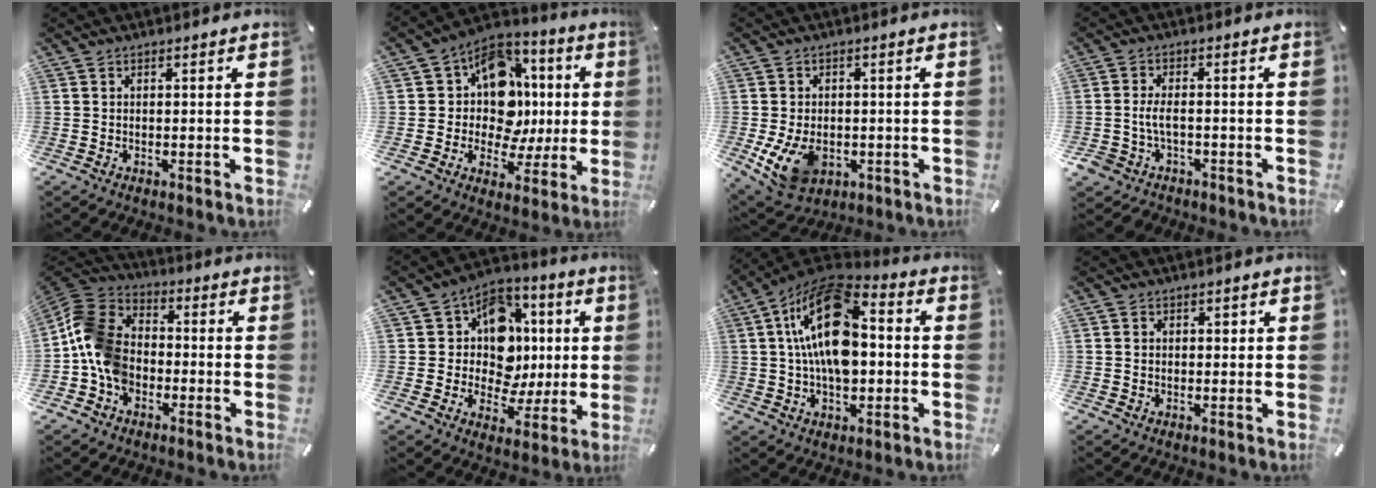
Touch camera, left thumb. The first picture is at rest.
{"total": 15.3, "force": [1.7, 12.5, 8.6], "torque": [-0.119, -0.017, 0.042]}
{"total": 9.6, "force": [-2.3, 7.2, 6.0], "torque": [-0.120, 0.003, -0.038]}
{"total": 4.9, "force": [-1.6, 3.1, 3.5], "torque": [-0.082, 0.006, -0.034]}
{"total": 12.6, "force": [-3.9, 10.0, 6.7], "torque": [-0.152, 0.035, -0.069]}
{"total": 14.1, "force": [1.2, 12.0, 7.2], "torque": [-0.097, -0.014, 0.030]}
{"total": 19.2, "force": [1.7, 11.6, 15.1], "torque": [-0.282, -0.003, 0.025]}
{"total": 2.0, "force": [0.3, 1.9, 0.8], "torque": [-0.002, 0.000, -0.003]}